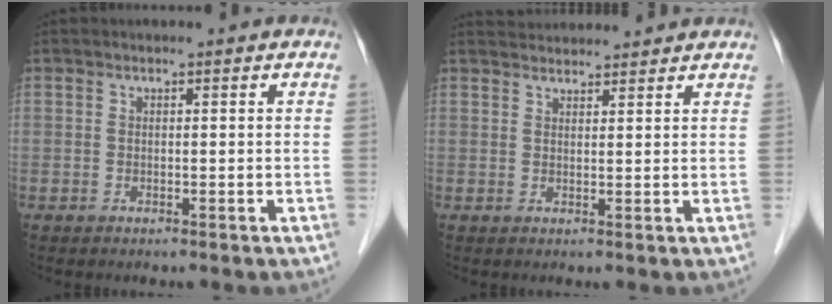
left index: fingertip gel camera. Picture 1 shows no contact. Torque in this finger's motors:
{"motor_torque": [-0.66, -0.90, 0.06, 0.00]}